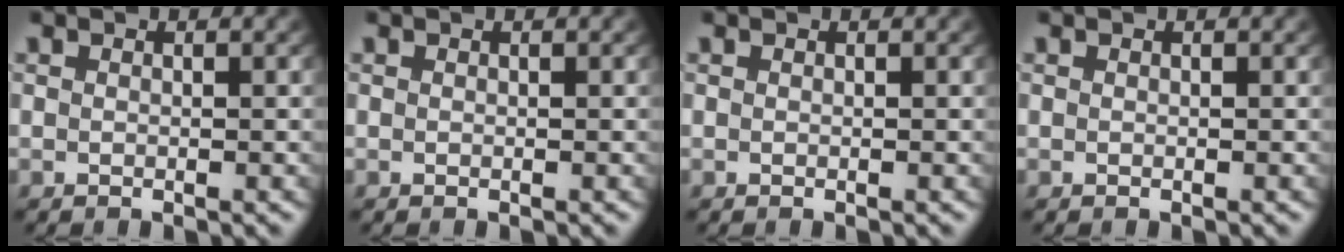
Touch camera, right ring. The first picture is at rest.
{"total": 0.0}
{"total": 0.0}
{"total": 0.0}